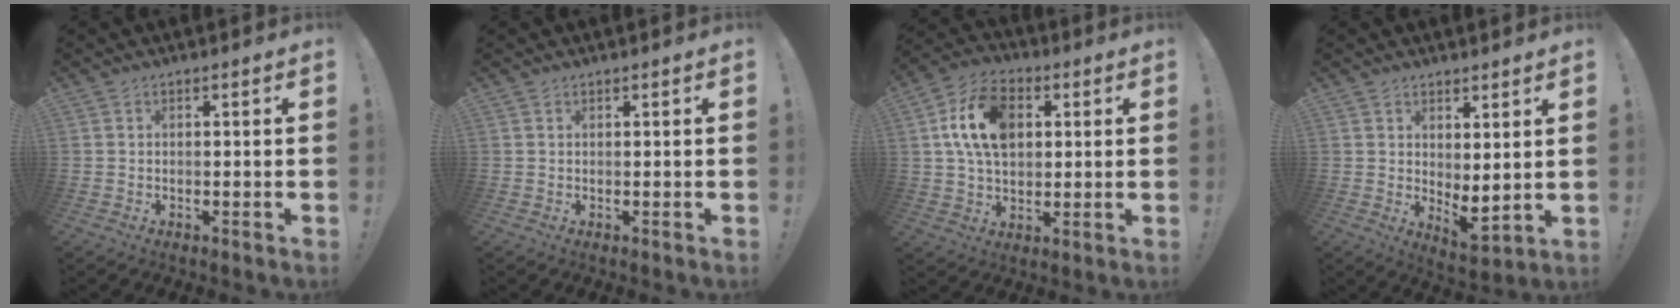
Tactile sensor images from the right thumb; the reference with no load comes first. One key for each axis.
{"total": 0.0}
{"total": 14.8, "fx": 3.7, "fy": 10.3, "fz": 10.0, "tx": -0.179, "ty": 0.009, "tz": 0.072}
{"total": 4.8, "fx": 2.2, "fy": 1.7, "fz": 3.9, "tx": -0.033, "ty": -0.037, "tz": 0.043}